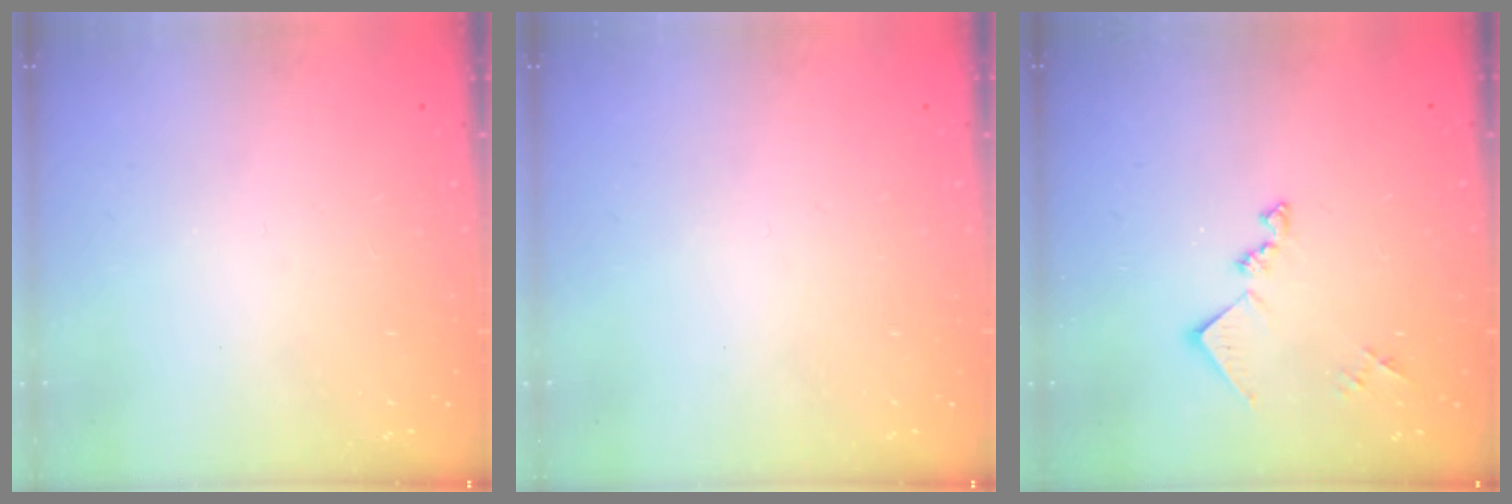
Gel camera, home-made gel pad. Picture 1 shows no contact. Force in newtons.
{"total": 0.0}
{"total": 11.5, "press": 11.5, "slide": 0.5}